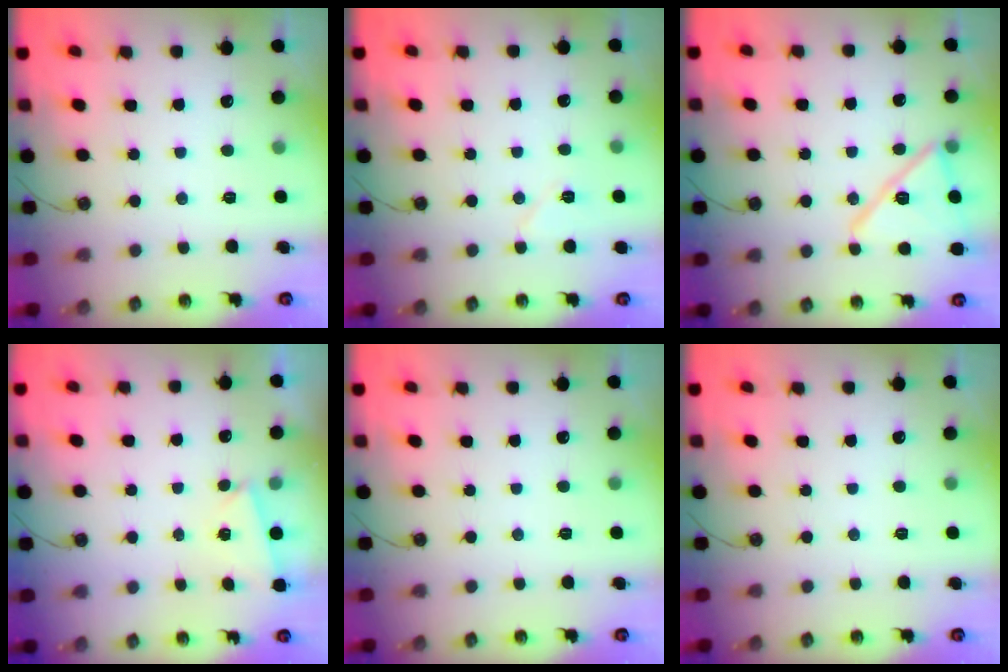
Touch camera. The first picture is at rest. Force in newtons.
{"total": 5.8, "press": 5.2, "slide": 2.6}
{"total": 15.2, "press": 15.1, "slide": 0.9}
{"total": 2.1, "press": 1.7, "slide": 1.3}
{"total": 0.0}
{"total": 0.0}